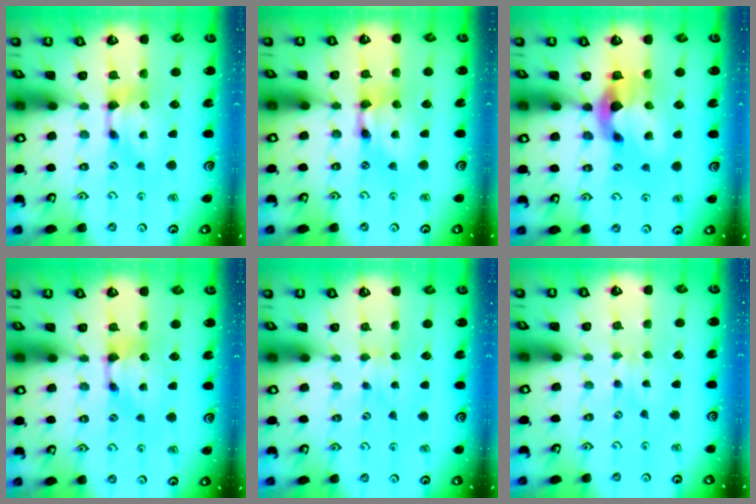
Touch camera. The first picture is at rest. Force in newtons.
{"total": 2.2, "press": 2.2, "slide": 0.1}
{"total": 5.8, "press": 5.6, "slide": 1.5}
{"total": 0.0}
{"total": 2.4, "press": 2.3, "slide": 0.5}
{"total": 2.7, "press": 2.7, "slide": 0.5}